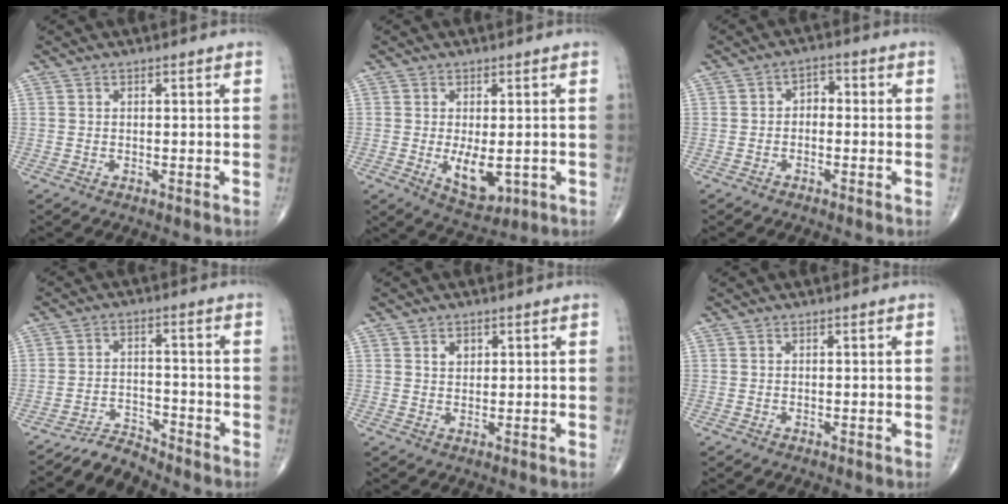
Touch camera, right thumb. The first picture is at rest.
{"total": 6.7, "force": [-1.1, 3.3, 5.7], "torque": [-0.081, -0.015, -0.003]}
{"total": 2.9, "force": [-0.4, 2.0, 2.0], "torque": [-0.013, 0.018, -0.019]}
{"total": 4.5, "force": [-4.5, 0.2, -0.6], "torque": [0.014, 0.036, -0.080]}
{"total": 2.2, "force": [1.0, 1.6, 1.1], "torque": [-0.009, -0.005, 0.016]}
{"total": 0.0}